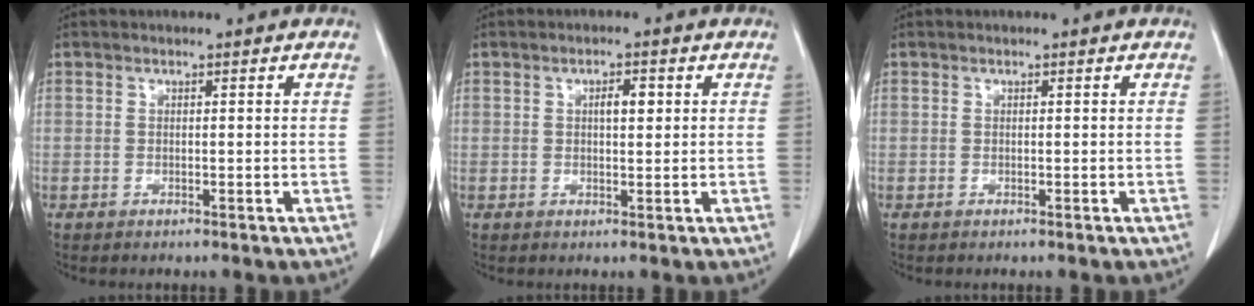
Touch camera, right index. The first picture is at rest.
{"total": 2.4, "force": [0.6, 0.8, 2.2], "torque": [-0.037, 0.001, 0.010]}
{"total": 0.0}